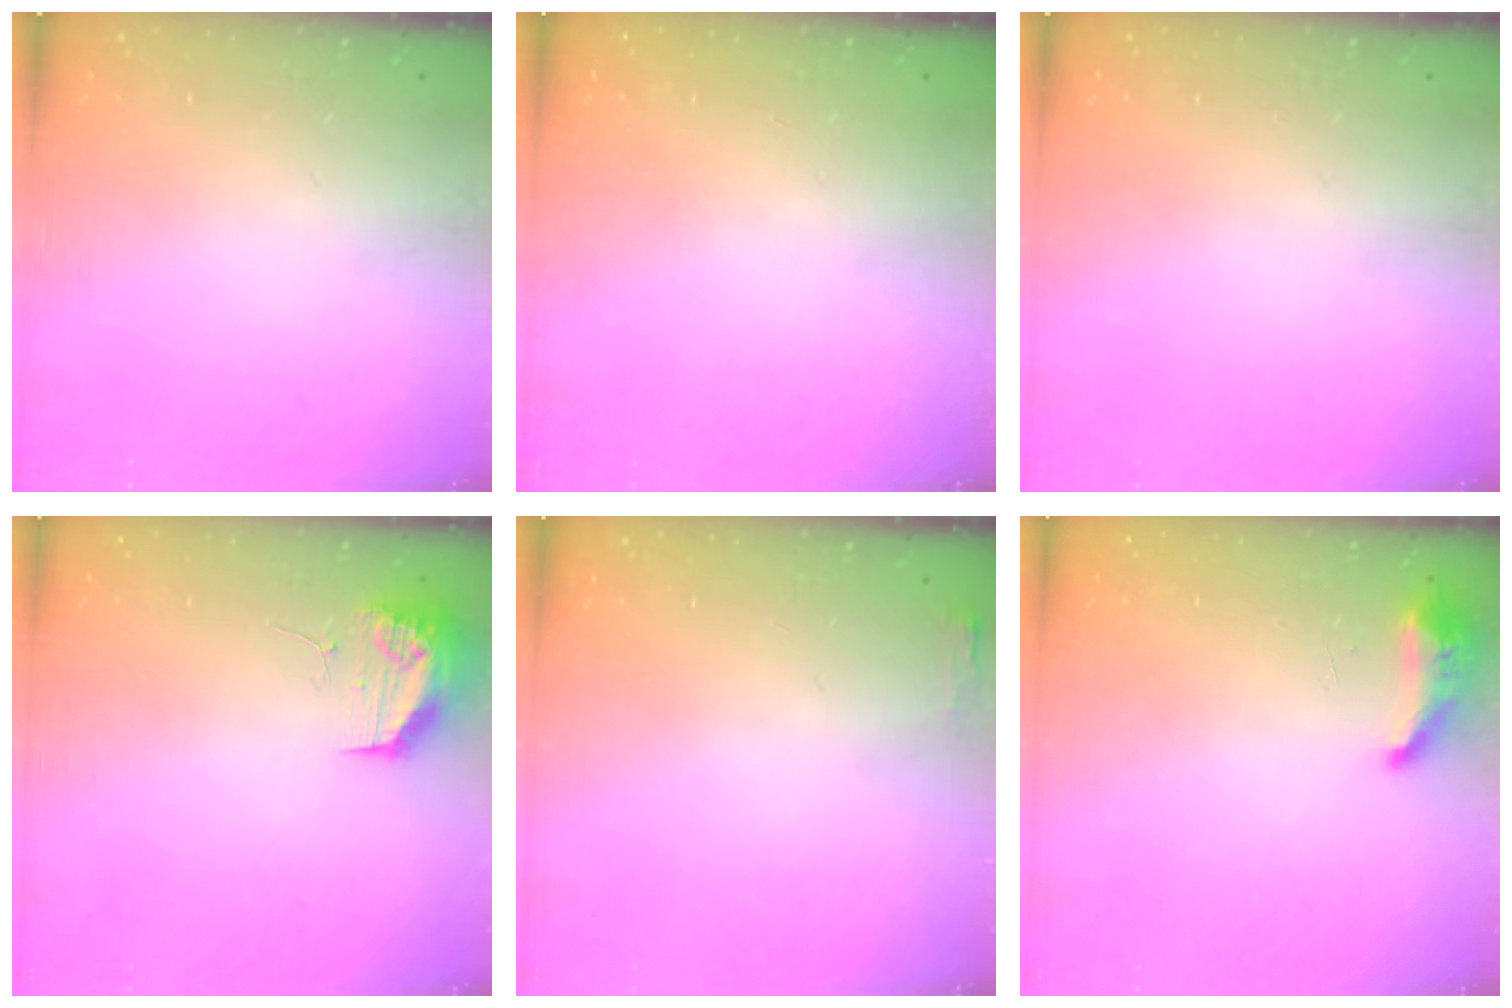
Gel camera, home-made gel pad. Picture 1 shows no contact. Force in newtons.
{"total": 0.0}
{"total": 0.0}
{"total": 10.6, "press": 10.5, "slide": 1.3}
{"total": 2.7, "press": 2.6, "slide": 0.8}
{"total": 8.5, "press": 8.4, "slide": 1.6}